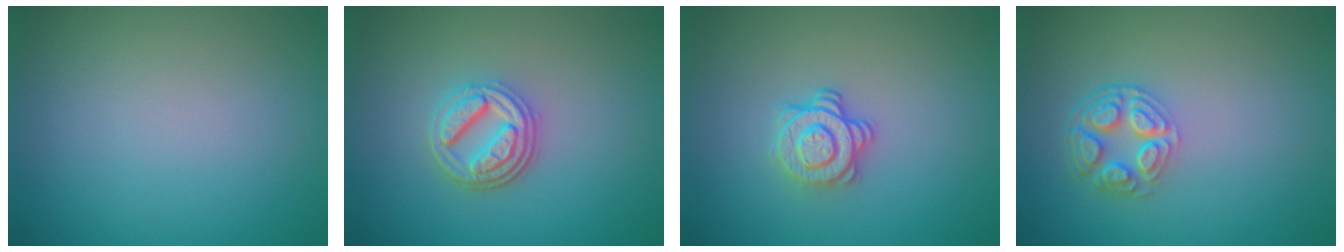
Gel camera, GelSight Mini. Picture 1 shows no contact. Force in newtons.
{"total": 4.0, "press": 3.3, "slide": 2.3}
{"total": 2.9, "press": 2.5, "slide": 1.4}
{"total": 4.2, "press": 3.2, "slide": 2.7}